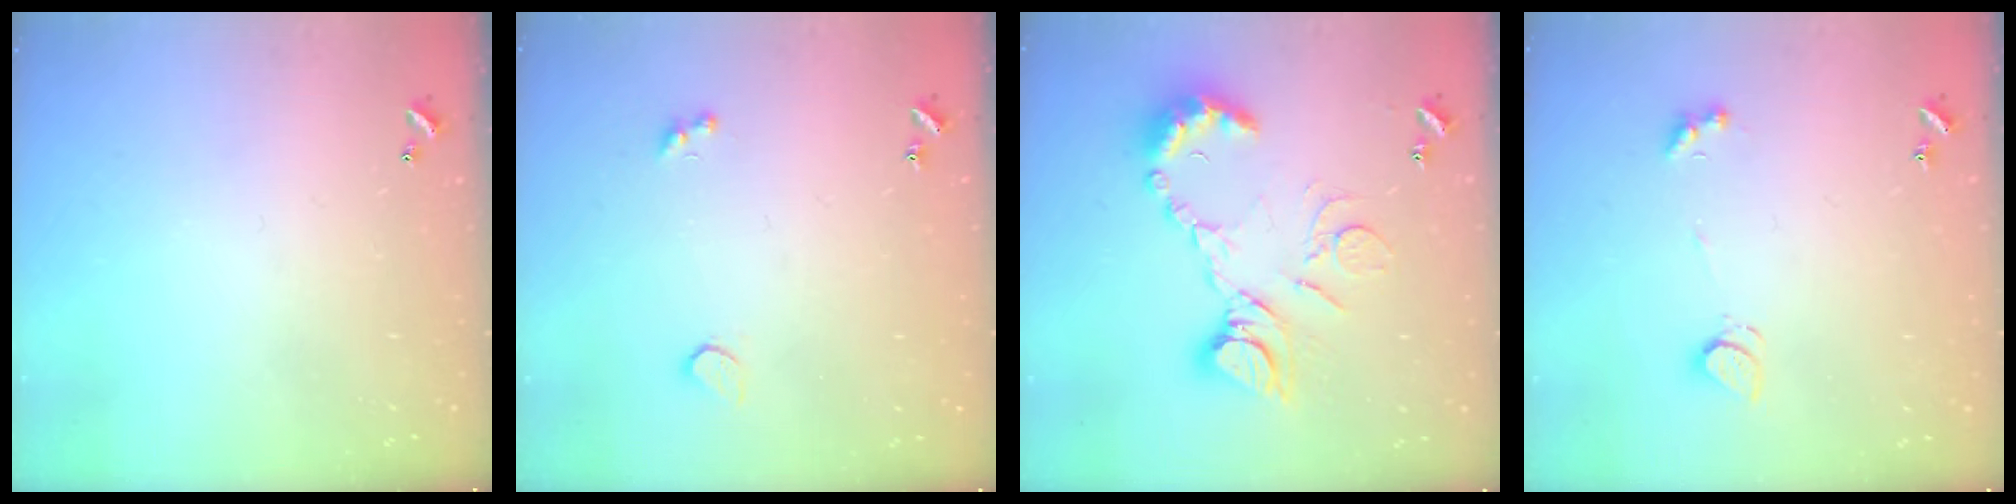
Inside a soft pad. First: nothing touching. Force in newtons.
{"total": 2.6, "press": 2.2, "slide": 1.2}
{"total": 14.9, "press": 14.9, "slide": 0.7}
{"total": 2.4, "press": 2.3, "slide": 0.6}